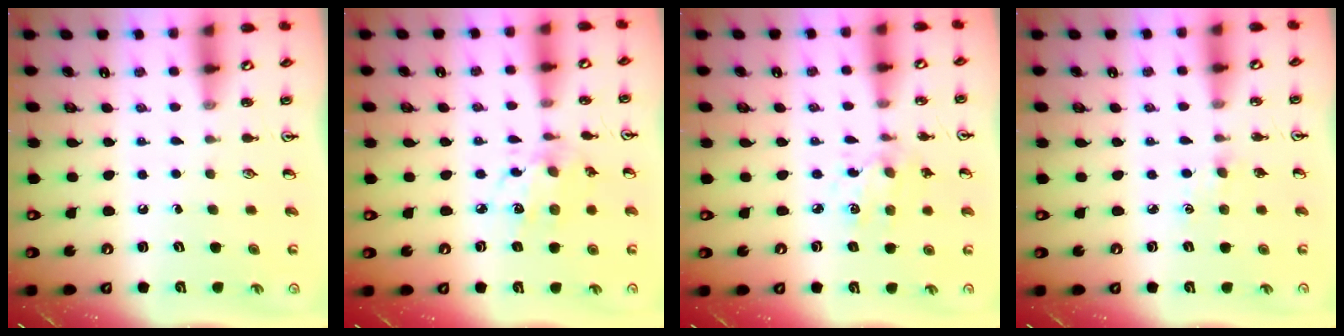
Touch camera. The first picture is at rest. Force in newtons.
{"total": 8.8, "press": 8.8, "slide": 0.6}
{"total": 2.1, "press": 2.1, "slide": 0.4}
{"total": 2.2, "press": 2.2, "slide": 0.3}